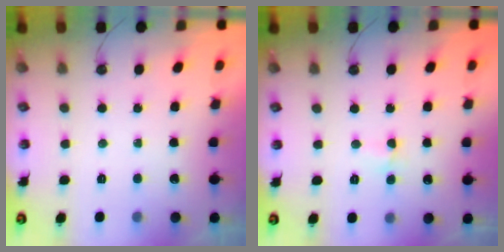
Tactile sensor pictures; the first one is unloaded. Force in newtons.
{"total": 2.1, "press": 2.1, "slide": 0.5}